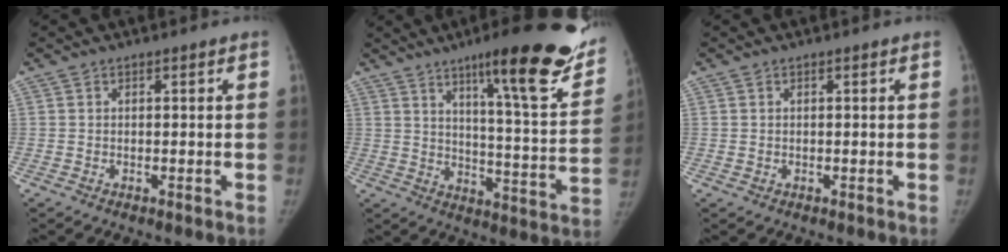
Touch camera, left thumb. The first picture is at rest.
{"total": 24.5, "force": [15.4, 4.1, 18.6], "torque": [-0.228, -0.069, 0.219]}
{"total": 0.6, "force": [0.3, 0.3, 0.3], "torque": [-0.004, 0.000, 0.007]}